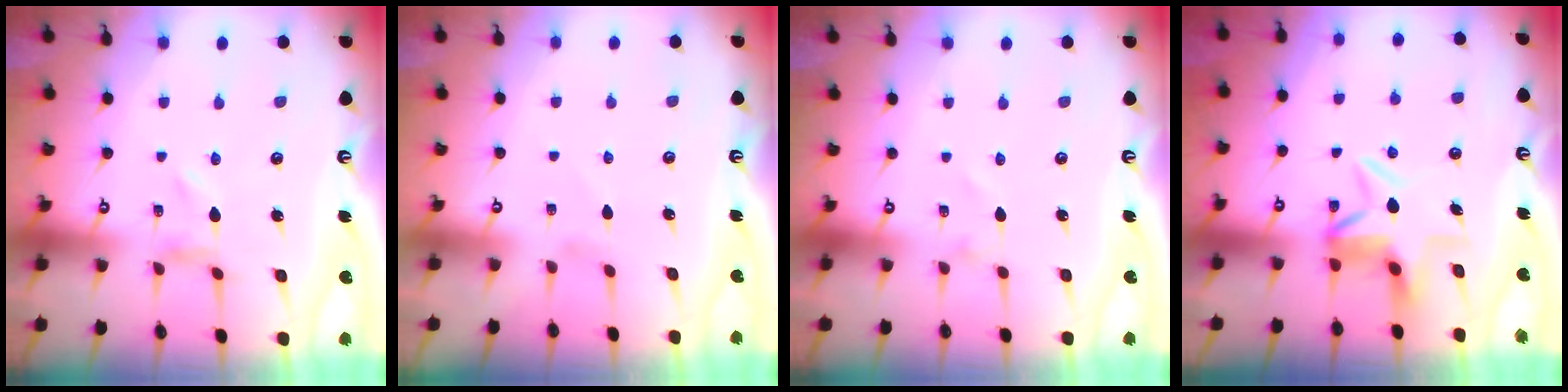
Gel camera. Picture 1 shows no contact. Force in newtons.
{"total": 1.2, "press": 1.2, "slide": 0.1}
{"total": 1.4, "press": 1.4, "slide": 0.0}
{"total": 6.1, "press": 5.8, "slide": 1.9}